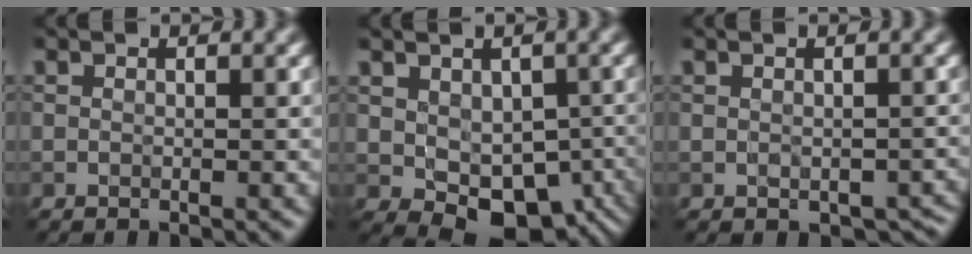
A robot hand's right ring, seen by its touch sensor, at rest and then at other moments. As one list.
[{"total": 7.2, "force": [-2.0, 4.7, 5.1], "torque": [-0.076, -0.017, -0.016]}, {"total": 2.5, "force": [-0.9, 1.8, 1.5], "torque": [-0.017, -0.015, -0.003]}]